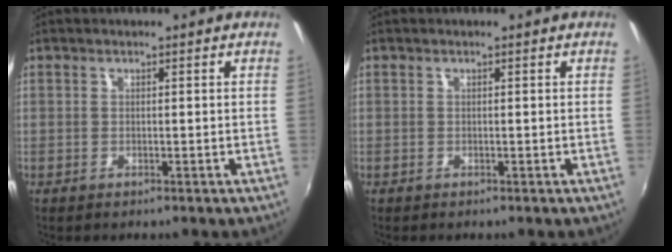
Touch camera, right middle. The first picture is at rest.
{"total": 0.0}